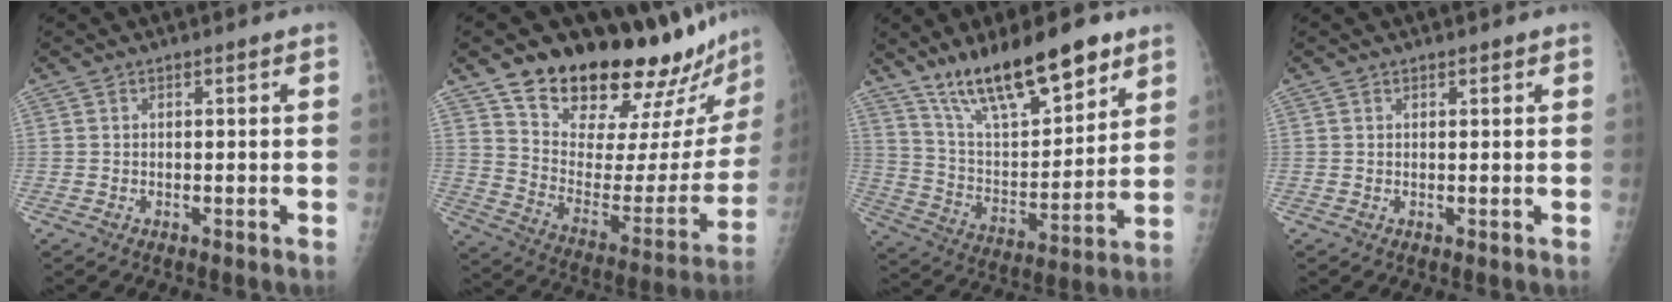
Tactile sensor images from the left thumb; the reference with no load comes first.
{"total": 28.0, "force": [23.1, 7.9, 13.8], "torque": [-0.177, -0.143, 0.332]}
{"total": 20.2, "force": [14.1, 6.6, 12.9], "torque": [-0.180, -0.069, 0.250]}
{"total": 0.6, "force": [0.5, 0.3, 0.2], "torque": [0.001, -0.004, 0.006]}